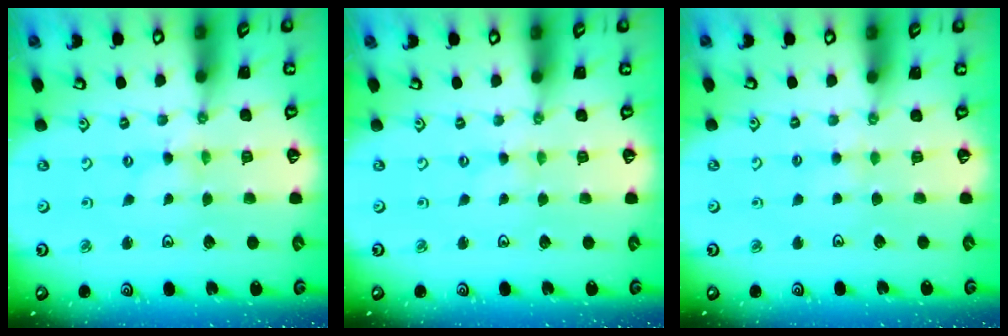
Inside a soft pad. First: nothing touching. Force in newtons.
{"total": 0.0}
{"total": 3.4, "press": 3.4, "slide": 0.4}